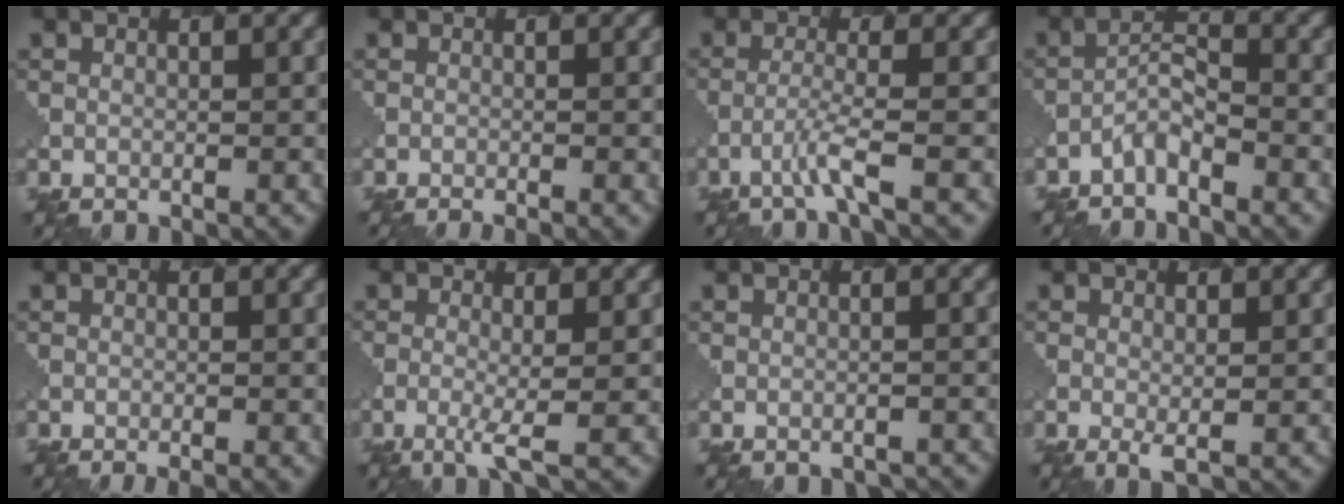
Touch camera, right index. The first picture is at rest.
{"total": 1.7, "force": [-0.9, 0.6, 1.4], "torque": [-0.009, -0.001, -0.014]}
{"total": 2.3, "force": [-1.3, -0.1, 1.9], "torque": [-0.034, 0.002, -0.041]}
{"total": 2.1, "force": [-1.8, 0.5, 1.0], "torque": [-0.025, 0.007, -0.039]}
{"total": 1.9, "force": [-1.0, 0.6, 1.5], "torque": [-0.007, 0.001, -0.013]}
{"total": 2.4, "force": [-0.6, 0.5, 2.3], "torque": [-0.047, -0.008, -0.016]}
{"total": 1.6, "force": [-1.5, 0.4, 0.5], "torque": [-0.001, -0.001, -0.020]}
{"total": 1.1, "force": [0.0, 0.3, 1.1], "torque": [-0.025, -0.010, 0.002]}